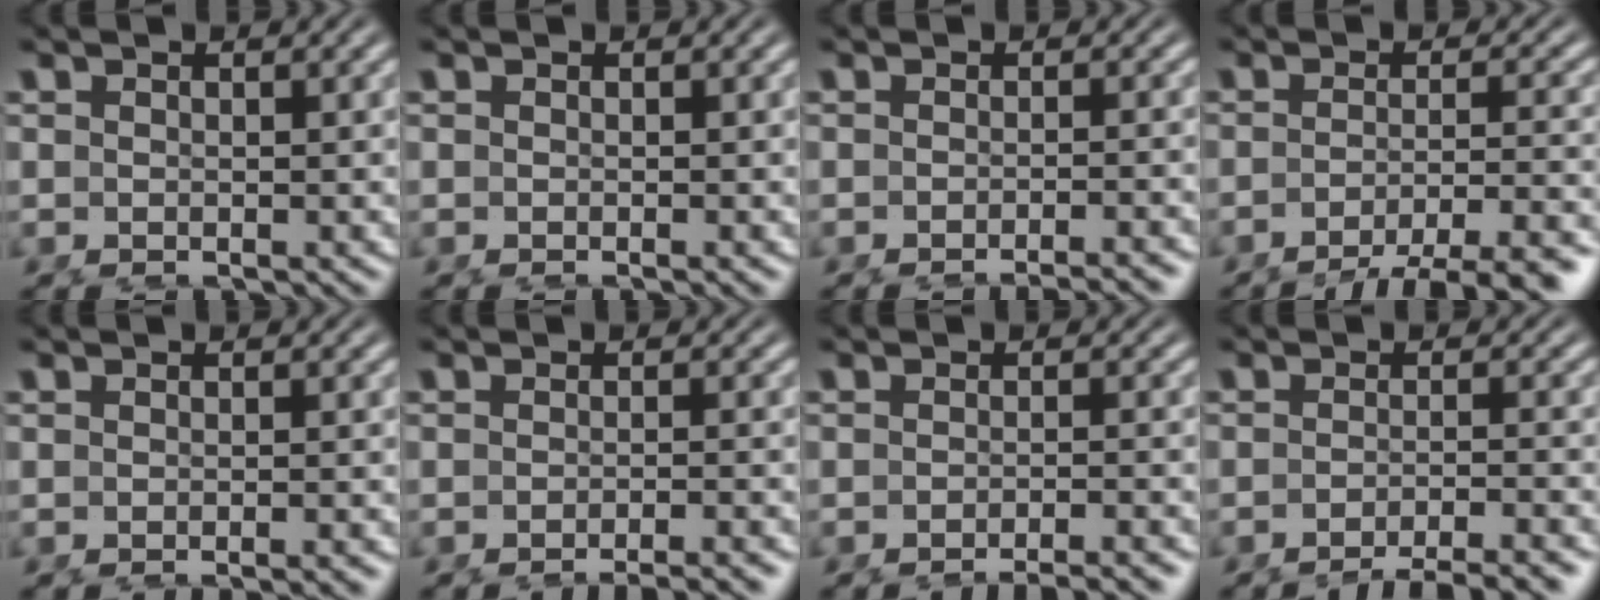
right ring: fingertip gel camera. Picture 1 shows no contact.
{"total": 0.6, "force": [-0.5, -0.2, 0.3], "torque": [-0.001, 0.004, -0.008]}
{"total": 4.3, "force": [-4.0, 0.0, 1.4], "torque": [-0.009, -0.002, -0.060]}
{"total": 9.4, "force": [-7.7, 2.4, 4.8], "torque": [-0.060, -0.025, -0.107]}
{"total": 1.4, "force": [-1.2, -0.3, 0.6], "torque": [-0.006, 0.003, -0.019]}
{"total": 5.5, "force": [-5.2, 0.4, 1.8], "torque": [-0.011, -0.005, -0.076]}
{"total": 6.1, "force": [-5.7, 0.4, 1.9], "torque": [-0.011, -0.006, -0.085]}
{"total": 8.1, "force": [-7.3, 1.3, 3.1], "torque": [-0.027, -0.014, -0.107]}